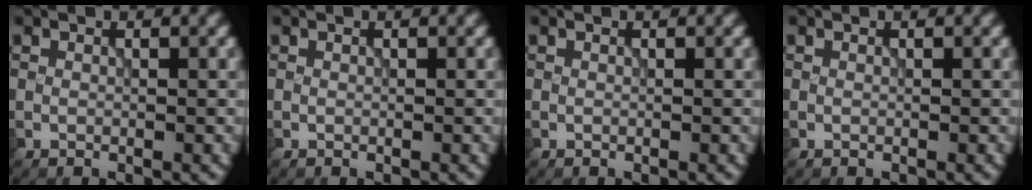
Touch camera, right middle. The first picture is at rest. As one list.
[{"total": 0.0}, {"total": 0.0}, {"total": 0.0}]